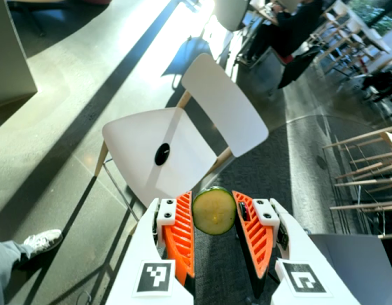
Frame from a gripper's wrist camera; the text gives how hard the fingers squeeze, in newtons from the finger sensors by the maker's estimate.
{"total": 8.8, "left": 9.3, "right": 8.4}